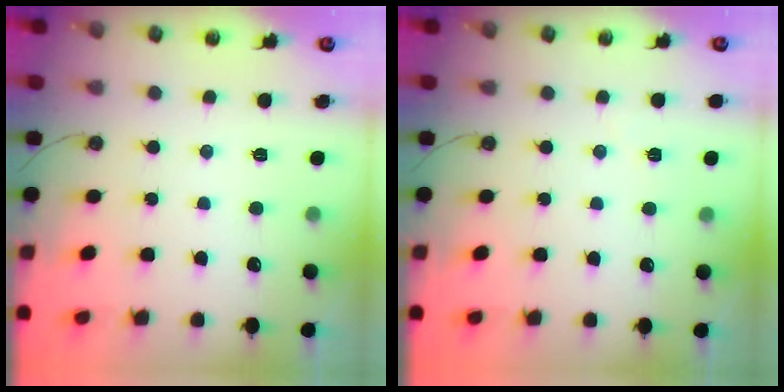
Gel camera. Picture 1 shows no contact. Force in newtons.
{"total": 2.2, "press": 2.2, "slide": 0.7}